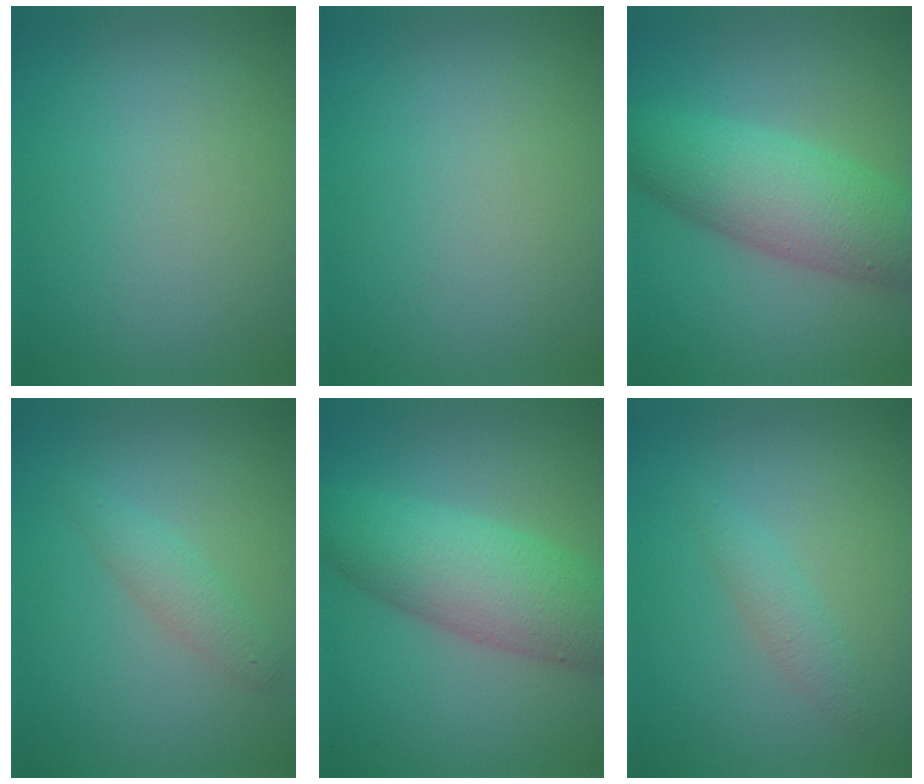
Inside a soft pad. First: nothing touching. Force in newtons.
{"total": 0.0}
{"total": 7.5, "press": 7.5, "slide": 0.1}
{"total": 1.9, "press": 1.9, "slide": 0.0}
{"total": 7.6, "press": 7.6, "slide": 0.1}
{"total": 1.6, "press": 1.6, "slide": 0.0}